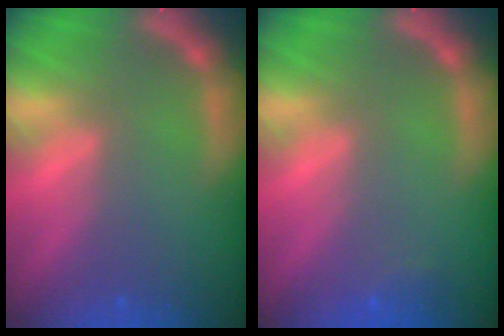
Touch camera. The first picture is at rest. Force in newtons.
{"total": 1.4}